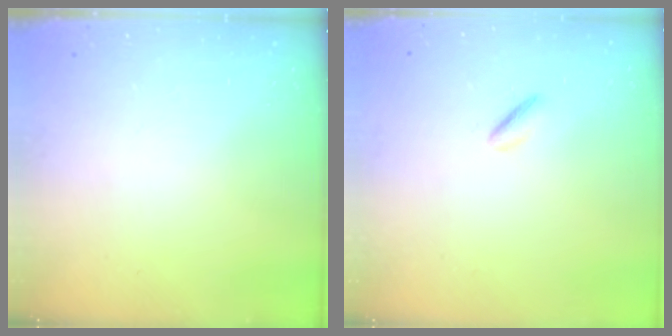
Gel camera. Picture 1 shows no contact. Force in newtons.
{"total": 2.0, "press": 1.9, "slide": 0.7}